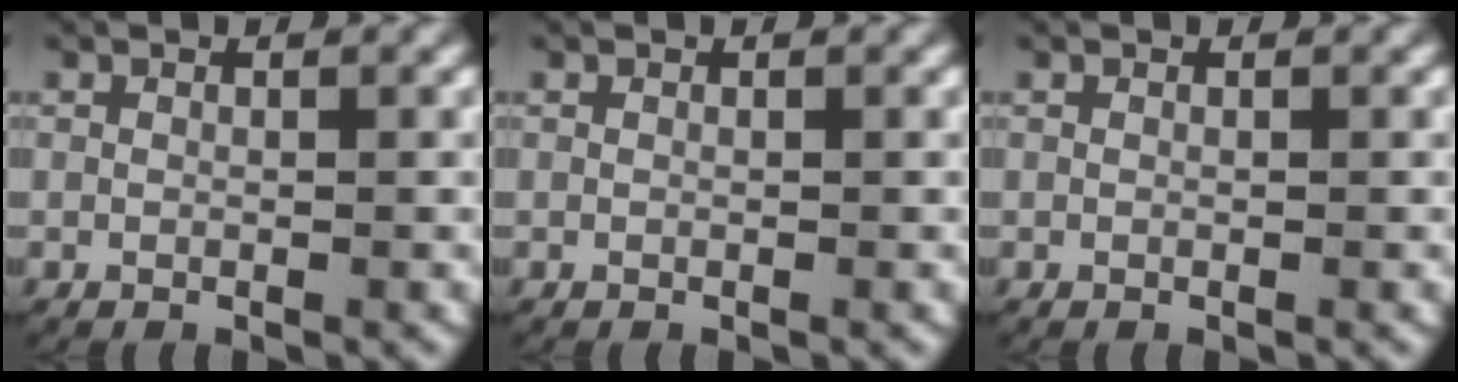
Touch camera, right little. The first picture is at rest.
{"total": 0.0}
{"total": 0.0}